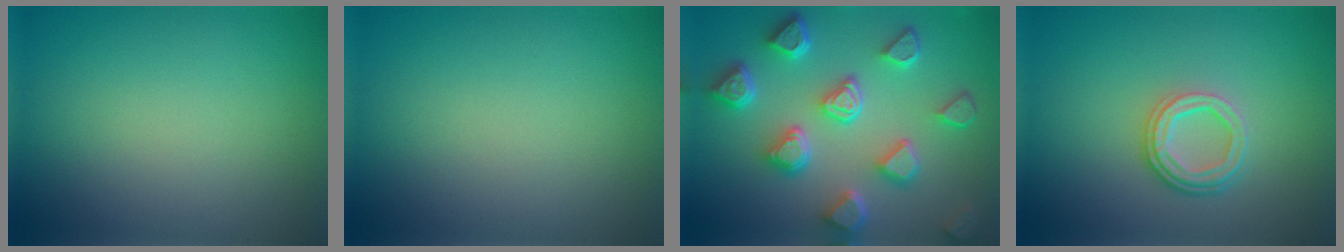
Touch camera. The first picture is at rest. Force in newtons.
{"total": 0.0}
{"total": 7.4, "press": 5.9, "slide": 4.4}
{"total": 3.4, "press": 2.6, "slide": 2.2}